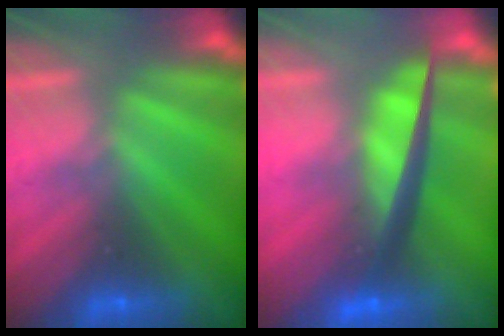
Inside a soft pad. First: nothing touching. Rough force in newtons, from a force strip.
{"total": 7.3}